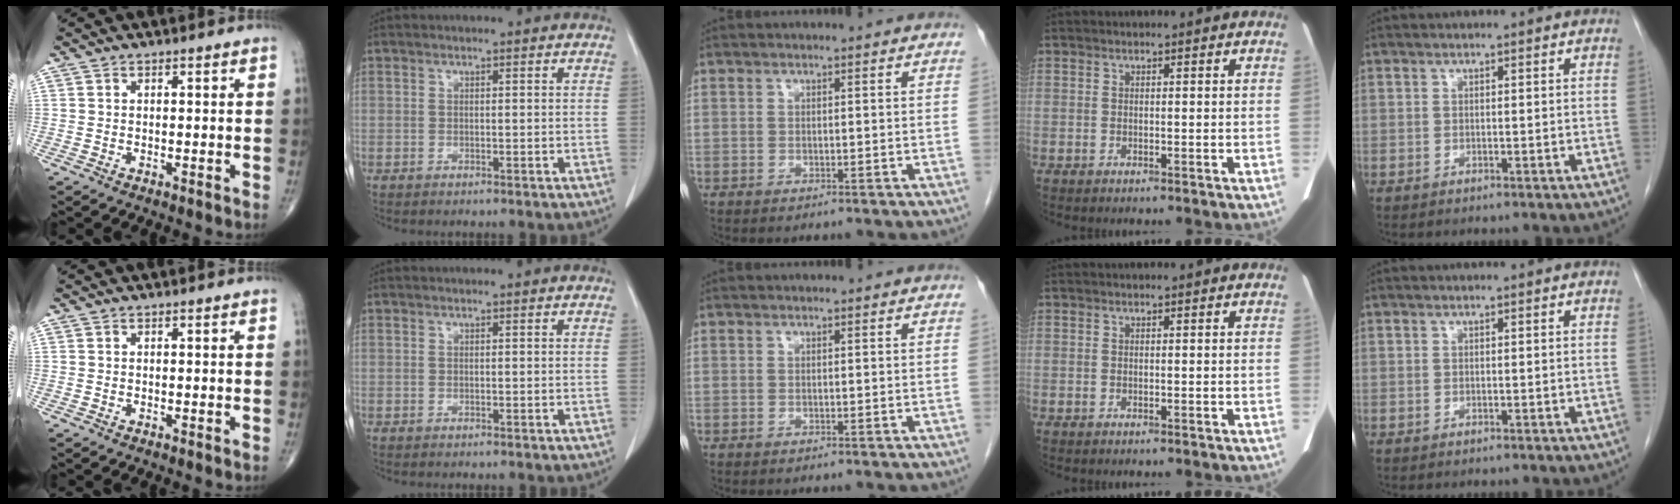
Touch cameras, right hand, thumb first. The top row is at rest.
{}